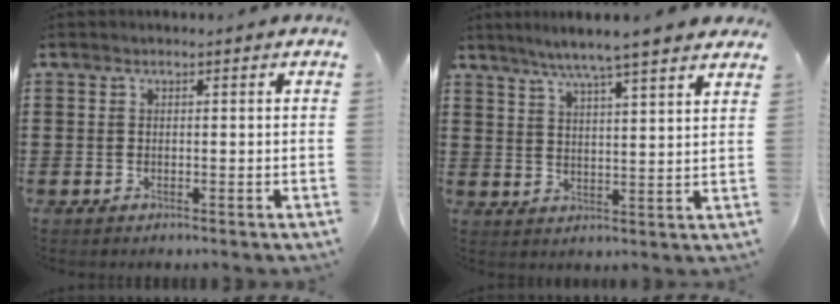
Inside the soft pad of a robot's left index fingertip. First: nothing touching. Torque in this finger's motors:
{"motor_torque": [1.55, -0.59, 0.40, 0.08]}